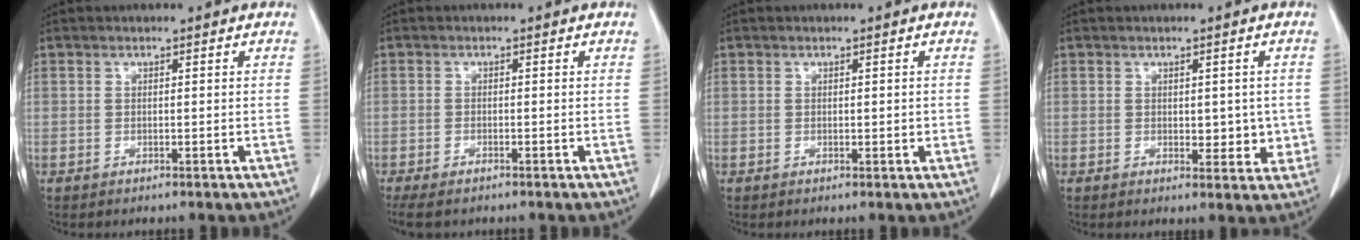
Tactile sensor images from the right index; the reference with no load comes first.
{"total": 4.2, "force": [-3.2, 1.4, 2.2], "torque": [-0.039, -0.012, -0.050]}
{"total": 1.2, "force": [0.0, 0.7, 0.9], "torque": [-0.011, 0.002, 0.004]}
{"total": 4.6, "force": [0.0, 2.6, 3.8], "torque": [-0.033, -0.001, 0.008]}